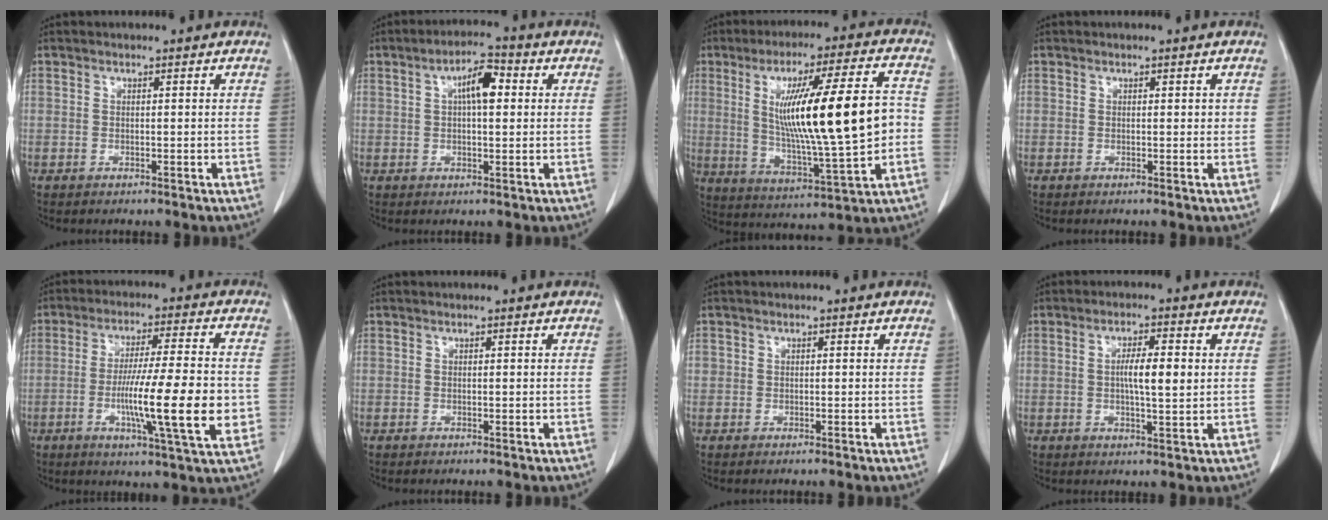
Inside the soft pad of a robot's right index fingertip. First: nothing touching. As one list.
[{"total": 6.0, "force": [1.4, 1.9, 5.5], "torque": [-0.095, 0.016, 0.022]}, {"total": 19.6, "force": [0.8, 1.6, 19.5], "torque": [-0.327, 0.005, 0.015]}, {"total": 1.1, "force": [0.2, 0.6, 0.9], "torque": [-0.006, 0.001, -0.001]}, {"total": 14.7, "force": [-3.0, 0.5, 14.4], "torque": [-0.237, -0.014, -0.054]}, {"total": 0.0}, {"total": 0.7, "force": [-0.1, 0.7, 0.1], "torque": [0.010, 0.005, -0.005]}, {"total": 5.4, "force": [0.5, 0.9, 5.3], "torque": [-0.090, 0.003, 0.007]}]